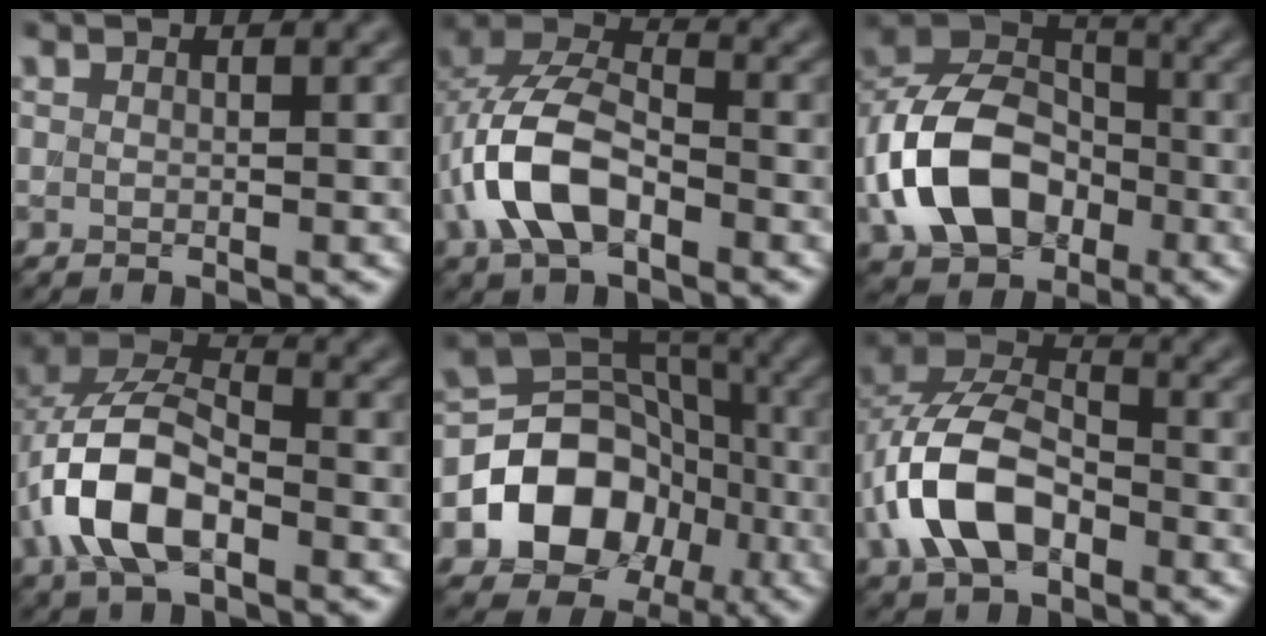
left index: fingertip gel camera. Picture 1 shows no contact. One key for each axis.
{"total": 7.5, "fx": -2.7, "fy": 4.2, "fz": 5.7, "tx": -0.120, "ty": 0.013, "tz": -0.059}
{"total": 10.6, "fx": -3.2, "fy": 7.4, "fz": 6.8, "tx": -0.135, "ty": 0.010, "tz": -0.071}
{"total": 8.3, "fx": -2.7, "fy": 4.5, "fz": 6.4, "tx": -0.132, "ty": 0.015, "tz": -0.058}
{"total": 10.3, "fx": -3.1, "fy": 8.1, "fz": 5.5, "tx": -0.079, "ty": -0.004, "tz": -0.057}
{"total": 8.3, "fx": -2.8, "fy": 5.0, "fz": 6.0, "tx": -0.123, "ty": 0.013, "tz": -0.061}